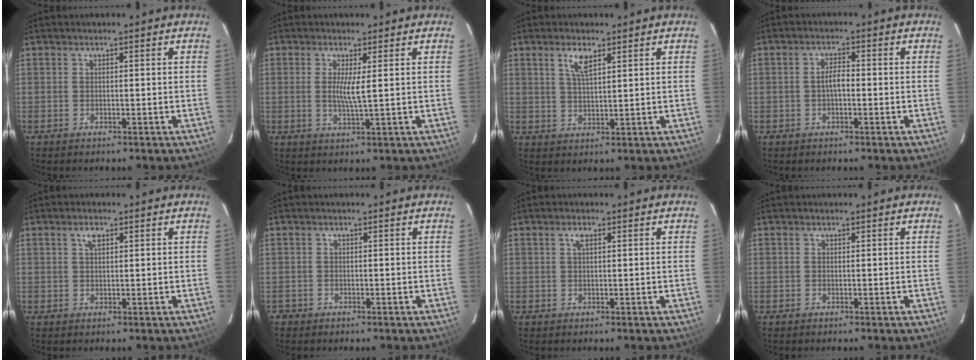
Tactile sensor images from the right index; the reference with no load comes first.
{"total": 3.6, "force": [0.6, -0.2, 3.5], "torque": [-0.068, -0.009, 0.007]}
{"total": 4.0, "force": [2.3, 1.2, 3.1], "torque": [-0.059, 0.002, 0.045]}
{"total": 2.5, "force": [-0.5, 0.9, 2.2], "torque": [-0.043, 0.008, -0.009]}
{"total": 2.0, "force": [1.0, 0.9, 1.4], "torque": [-0.027, 0.005, 0.018]}
{"total": 1.1, "force": [-0.5, 0.9, -0.1], "torque": [-0.001, 0.005, -0.009]}
{"total": 1.5, "force": [0.6, 0.6, 1.2], "torque": [-0.023, 0.004, 0.011]}
{"total": 0.0}